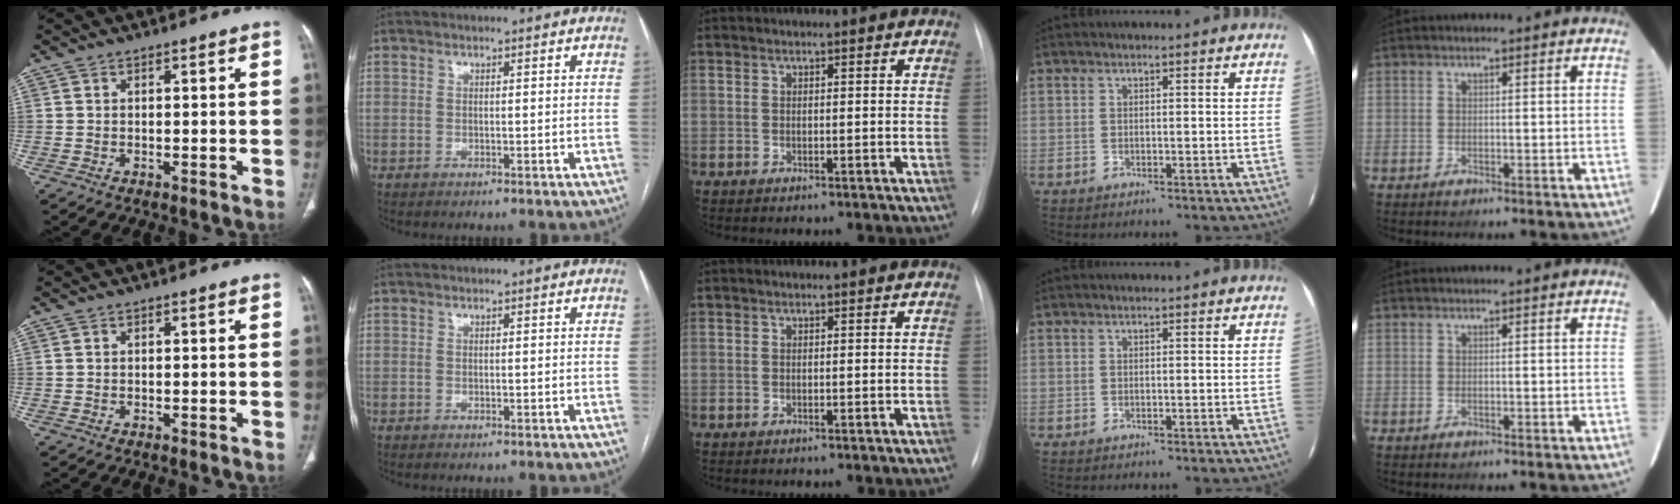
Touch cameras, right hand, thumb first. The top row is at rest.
{}